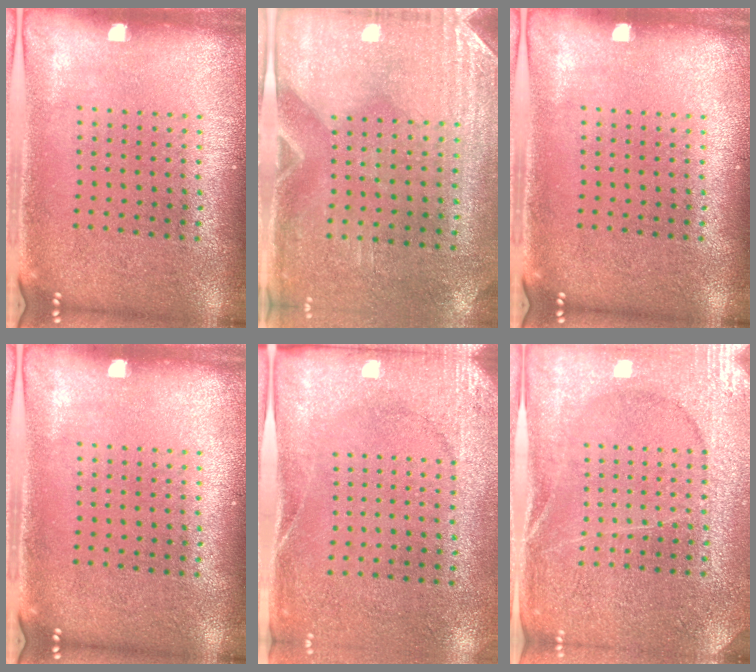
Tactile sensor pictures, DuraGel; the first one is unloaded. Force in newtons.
{"total": 2.9, "press": 2.5, "slide": 1.5}
{"total": 0.0}
{"total": 0.0}
{"total": 2.7, "press": 2.1, "slide": 1.6}
{"total": 3.3, "press": 3.2, "slide": 0.6}